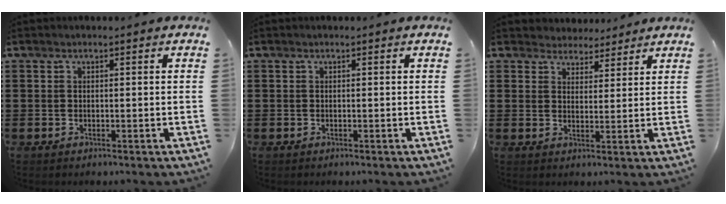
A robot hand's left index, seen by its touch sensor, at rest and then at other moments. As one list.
[{"total": 0.0}, {"total": 3.6, "force": [3.2, 1.6, -0.3], "torque": [-0.012, -0.003, 0.059]}]